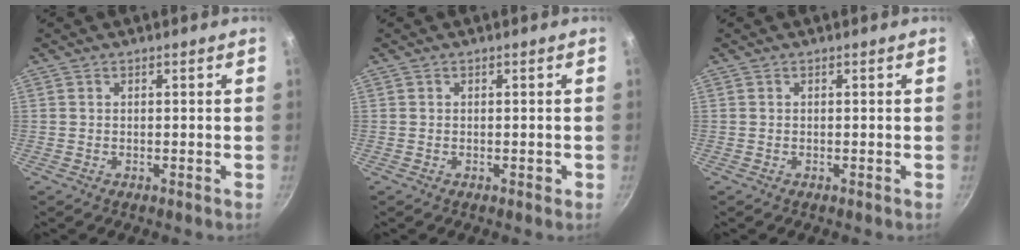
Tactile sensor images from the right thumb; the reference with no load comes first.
{"total": 0.8, "force": [-0.1, 0.6, 0.4], "torque": [0.001, 0.003, -0.002]}
{"total": 0.0}